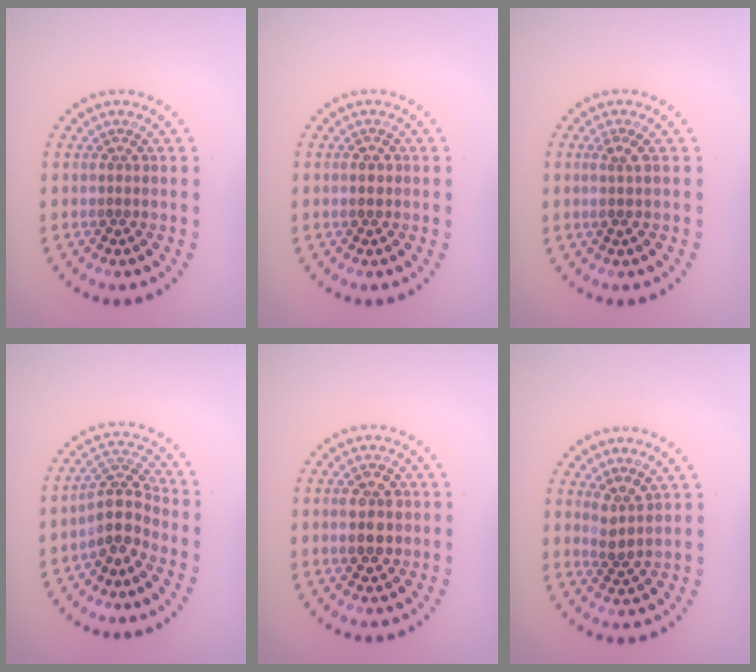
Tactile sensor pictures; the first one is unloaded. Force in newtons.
{"total": 1.4, "press": 1.4, "slide": 0.1}
{"total": 1.3, "press": 1.1, "slide": 0.7}
{"total": 3.6, "press": 2.8, "slide": 2.3}
{"total": 3.6, "press": 3.6, "slide": 0.1}
{"total": 2.1, "press": 1.7, "slide": 1.2}